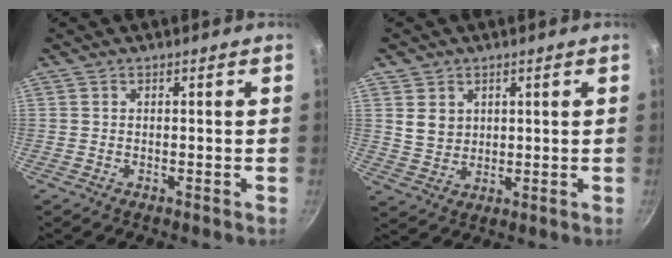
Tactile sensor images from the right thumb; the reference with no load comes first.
{"total": 5.0, "force": [1.6, 4.3, 2.0], "torque": [-0.017, -0.006, 0.037]}